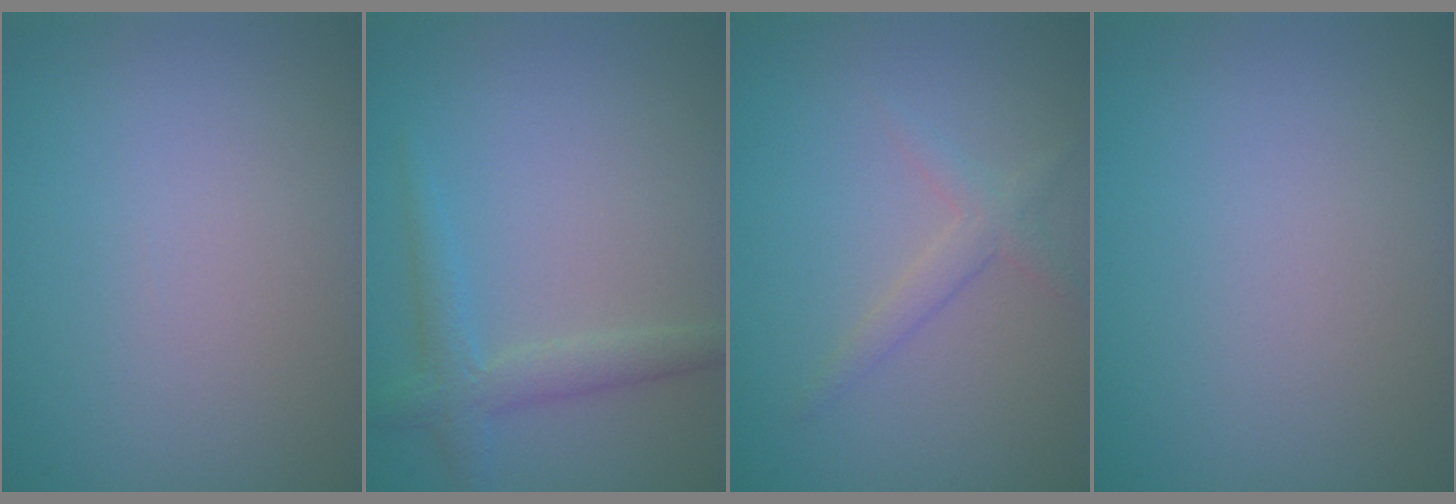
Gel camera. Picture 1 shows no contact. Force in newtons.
{"total": 2.3, "press": 2.3, "slide": 0.0}
{"total": 1.6, "press": 1.6, "slide": 0.1}
{"total": 0.0}